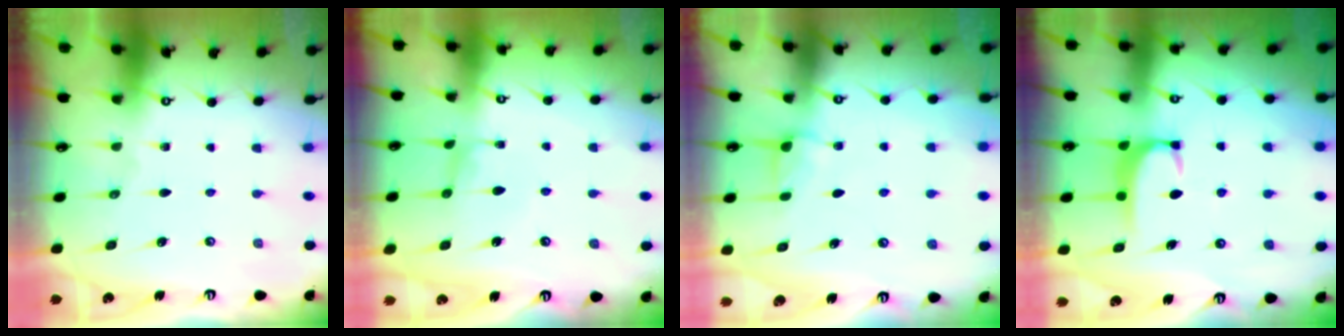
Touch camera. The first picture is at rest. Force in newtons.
{"total": 1.5, "press": 1.3, "slide": 0.8}
{"total": 1.7, "press": 1.6, "slide": 0.8}
{"total": 1.6, "press": 1.6, "slide": 0.5}